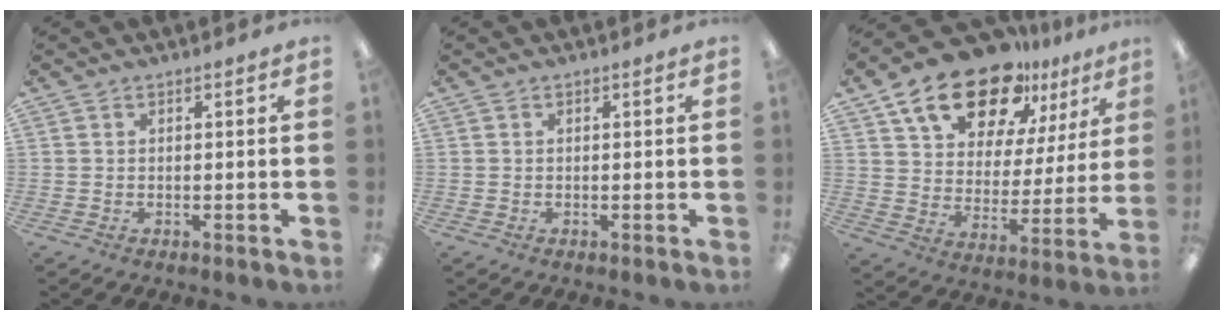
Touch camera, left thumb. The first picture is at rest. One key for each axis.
{"total": 0.0}
{"total": 20.5, "fx": 14.6, "fy": 10.1, "fz": 10.2, "tx": -0.178, "ty": -0.078, "tz": 0.257}